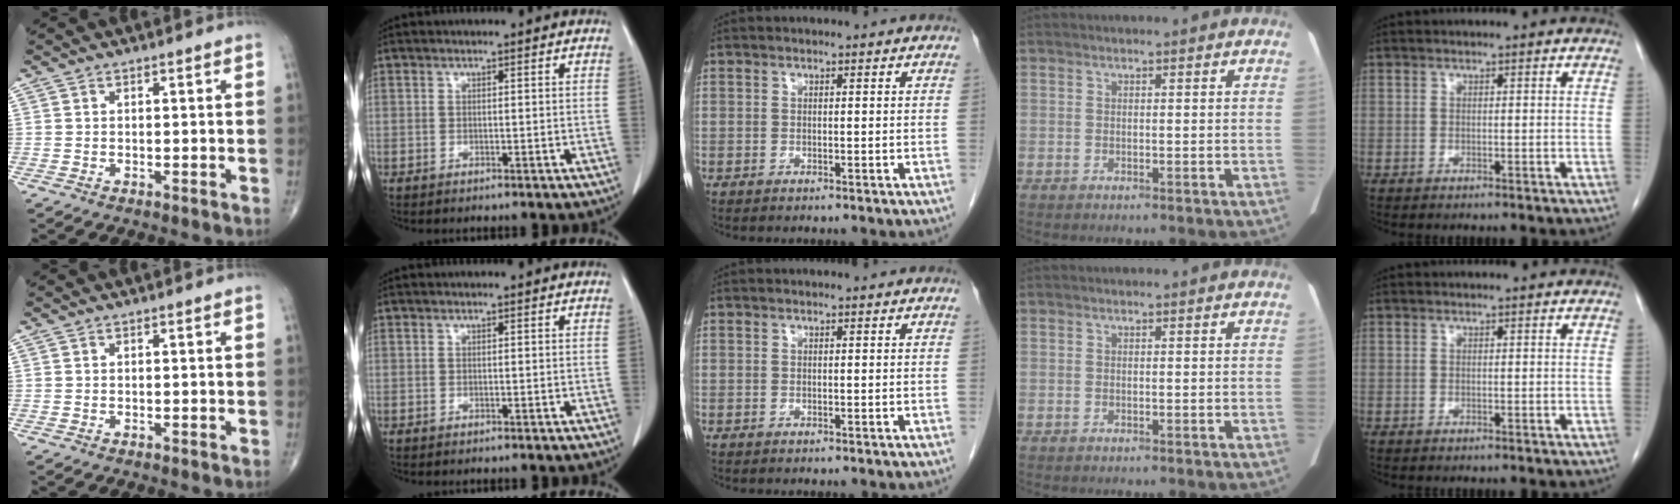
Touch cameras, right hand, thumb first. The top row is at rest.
{}